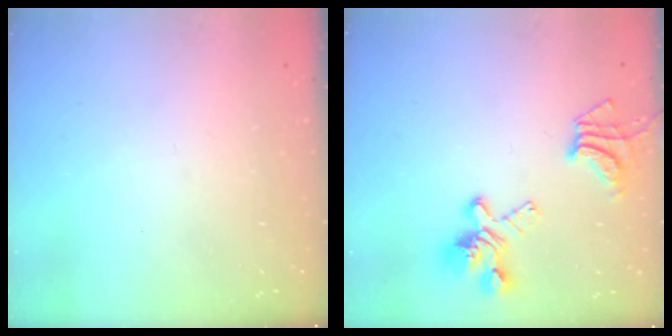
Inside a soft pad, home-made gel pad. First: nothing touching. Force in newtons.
{"total": 9.9, "press": 9.6, "slide": 2.3}